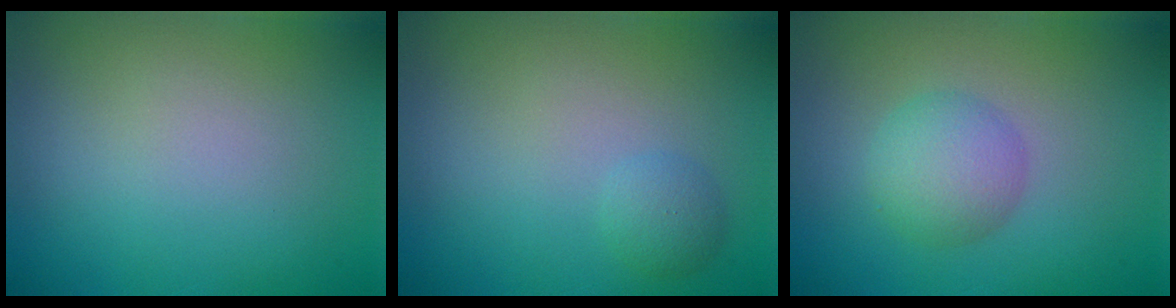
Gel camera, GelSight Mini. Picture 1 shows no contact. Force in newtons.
{"total": 1.3, "press": 1.3, "slide": 0.1}
{"total": 3.2, "press": 3.2, "slide": 0.1}